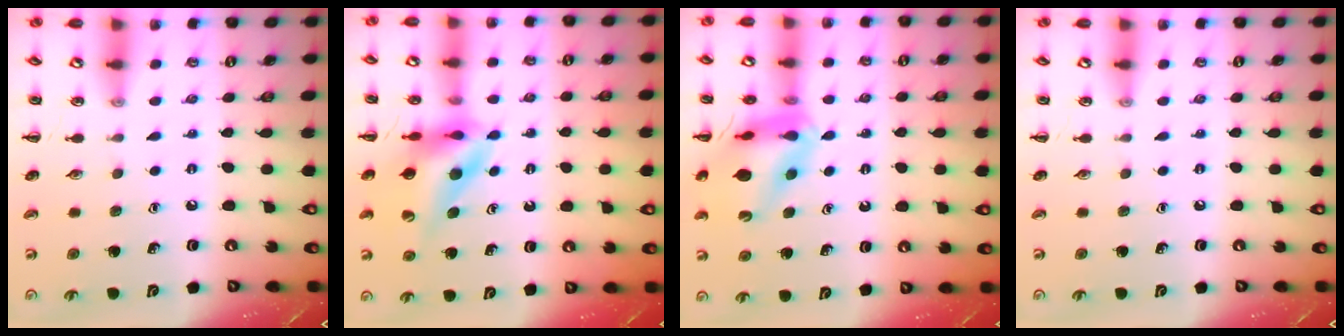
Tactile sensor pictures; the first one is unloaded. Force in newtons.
{"total": 11.0, "press": 10.4, "slide": 3.4}
{"total": 15.1, "press": 14.9, "slide": 2.7}
{"total": 0.0}